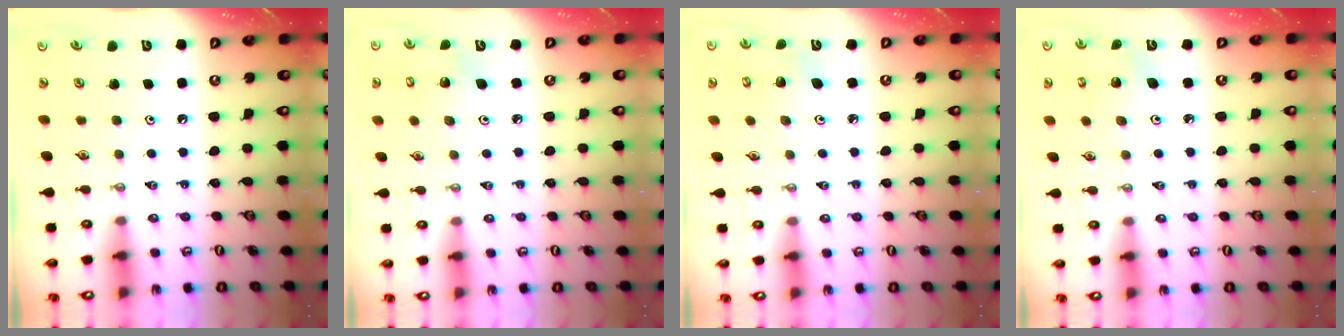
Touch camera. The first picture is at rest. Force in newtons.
{"total": 3.5, "press": 3.4, "slide": 1.1}
{"total": 5.1, "press": 5.0, "slide": 1.0}
{"total": 3.5, "press": 3.5, "slide": 0.2}